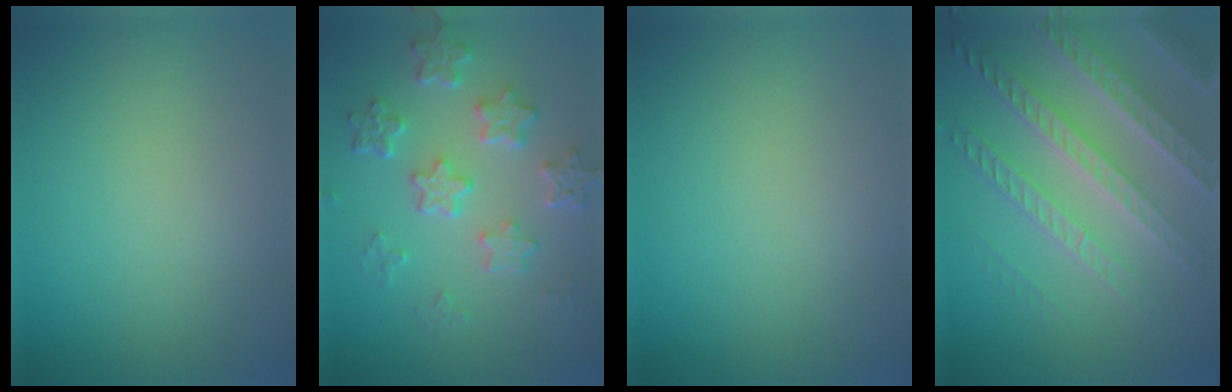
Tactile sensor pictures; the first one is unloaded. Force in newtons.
{"total": 5.3, "press": 4.1, "slide": 3.4}
{"total": 0.0}
{"total": 7.2, "press": 5.1, "slide": 5.1}